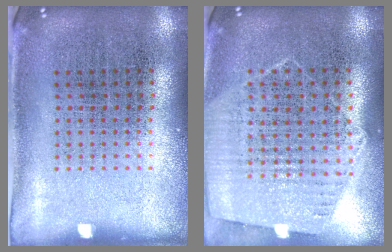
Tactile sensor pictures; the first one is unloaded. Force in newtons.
{"total": 1.2, "press": 1.2, "slide": 0.4}